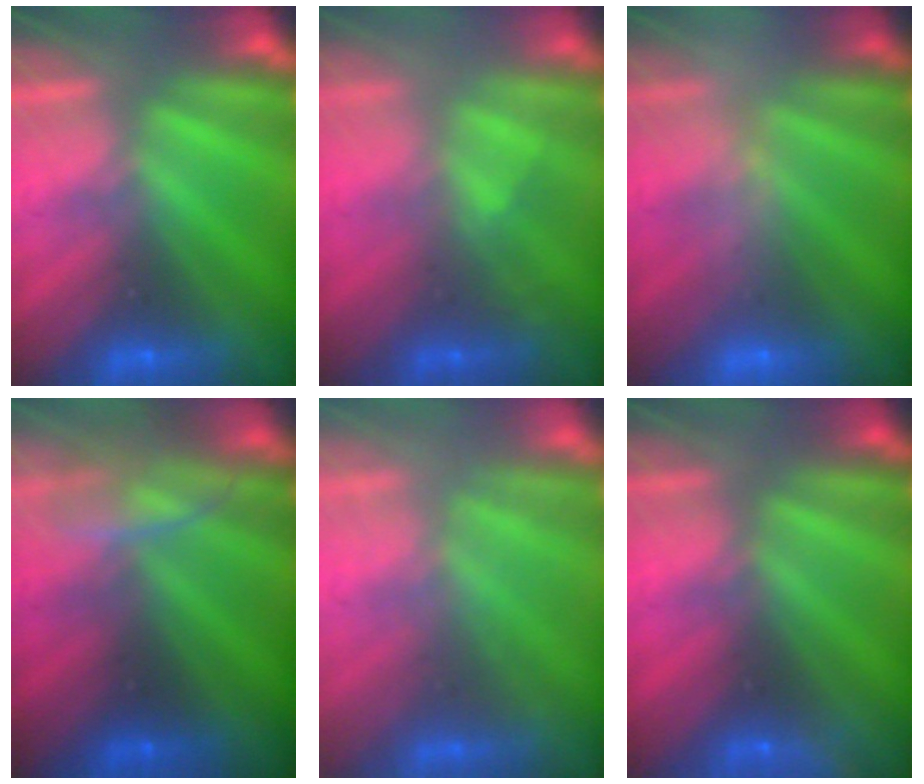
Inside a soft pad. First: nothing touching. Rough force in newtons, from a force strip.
{"total": 2.4}
{"total": 2.5}
{"total": 2.6}
{"total": 2.3}
{"total": 2.4}